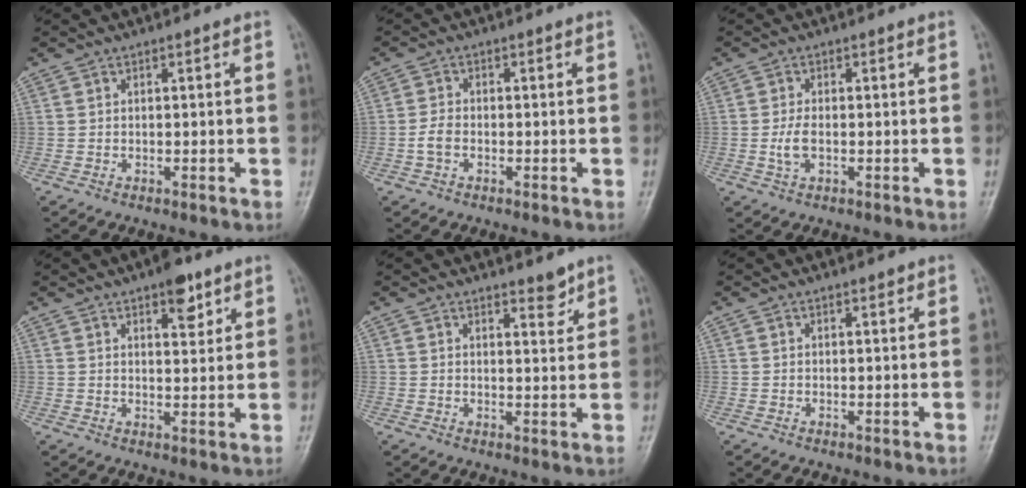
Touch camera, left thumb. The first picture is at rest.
{"total": 2.7, "force": [-1.0, 1.7, 1.8], "torque": [-0.040, 0.008, -0.024]}
{"total": 3.2, "force": [-0.6, 1.7, 2.6], "torque": [-0.058, 0.005, -0.013]}
{"total": 5.7, "force": [3.6, 2.5, 3.7], "torque": [-0.033, -0.019, 0.047]}
{"total": 3.0, "force": [2.5, 1.0, 1.3], "torque": [-0.006, -0.022, 0.039]}
{"total": 0.7, "force": [0.6, 0.3, 0.3], "torque": [-0.003, -0.003, 0.007]}